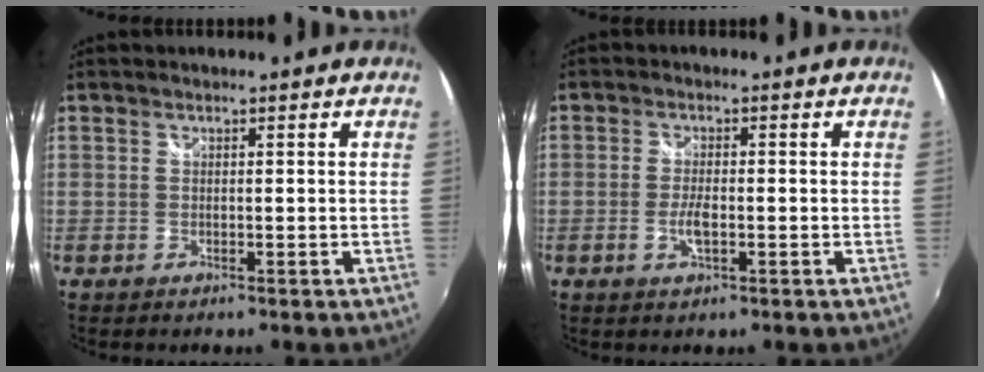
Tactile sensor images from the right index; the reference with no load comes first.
{"total": 3.3, "force": [-1.0, 1.1, 3.0], "torque": [-0.063, -0.004, -0.020]}